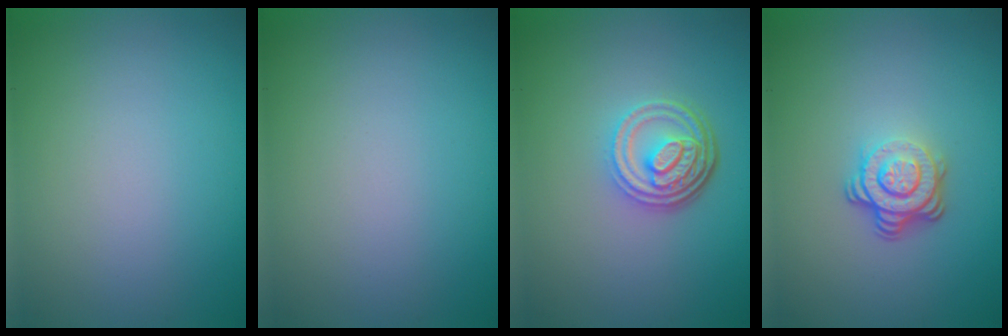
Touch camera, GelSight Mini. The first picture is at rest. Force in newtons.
{"total": 0.0}
{"total": 4.7, "press": 3.4, "slide": 3.2}
{"total": 3.9, "press": 2.7, "slide": 2.9}